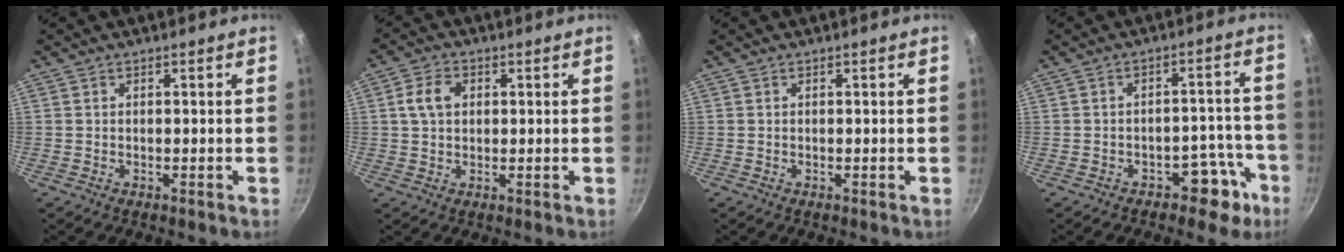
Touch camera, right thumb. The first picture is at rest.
{"total": 5.2, "force": [1.1, 3.8, 3.4], "torque": [-0.063, 0.008, 0.018]}
{"total": 0.0}
{"total": 6.9, "force": [-4.3, 4.0, 3.7], "torque": [-0.015, 0.051, -0.058]}